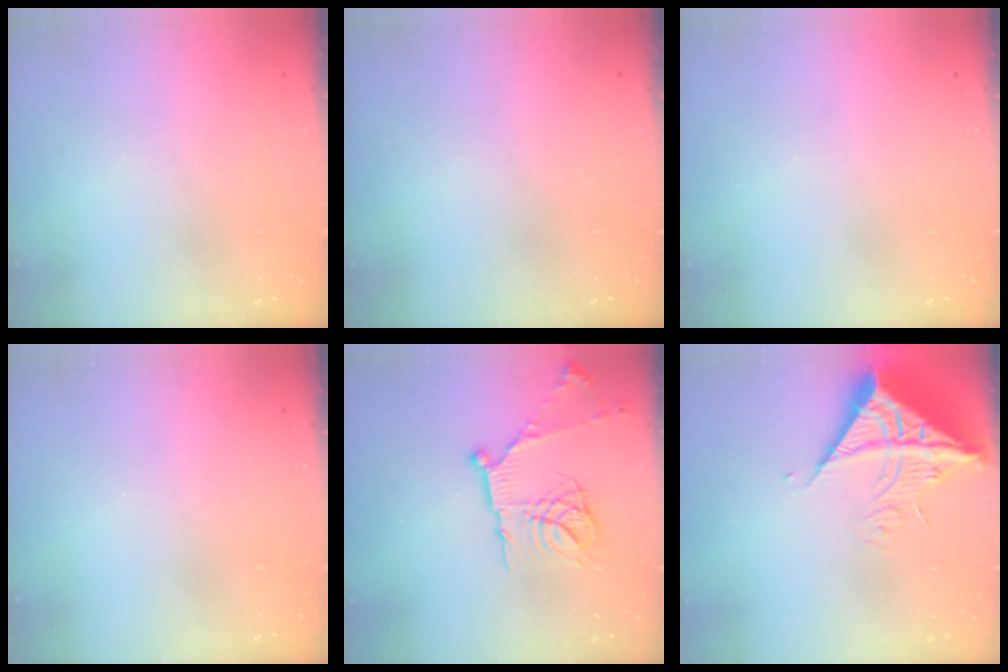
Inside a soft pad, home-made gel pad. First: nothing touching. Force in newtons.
{"total": 0.0}
{"total": 0.0}
{"total": 0.0}
{"total": 17.9, "press": 17.8, "slide": 1.6}
{"total": 11.2, "press": 11.1, "slide": 1.4}